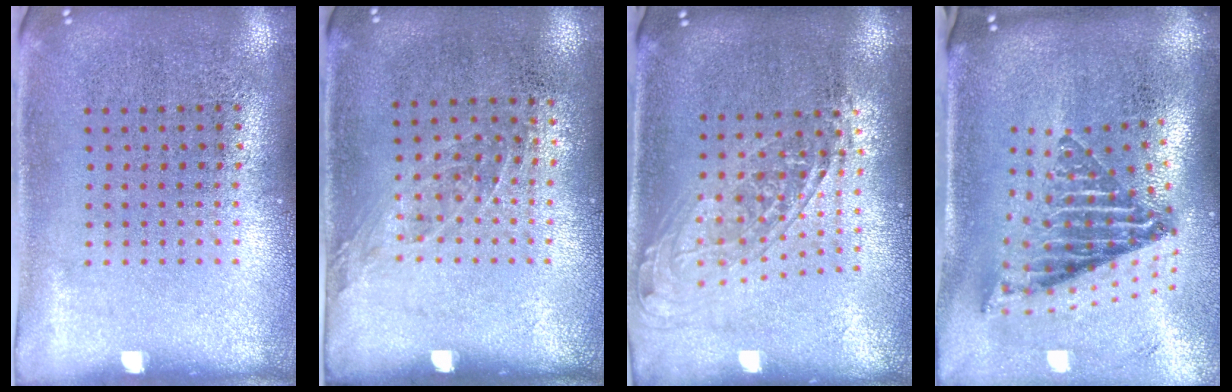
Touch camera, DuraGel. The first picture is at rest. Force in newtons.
{"total": 1.0, "press": 0.8, "slide": 0.7}
{"total": 1.6, "press": 1.3, "slide": 1.0}
{"total": 2.6, "press": 1.6, "slide": 2.0}